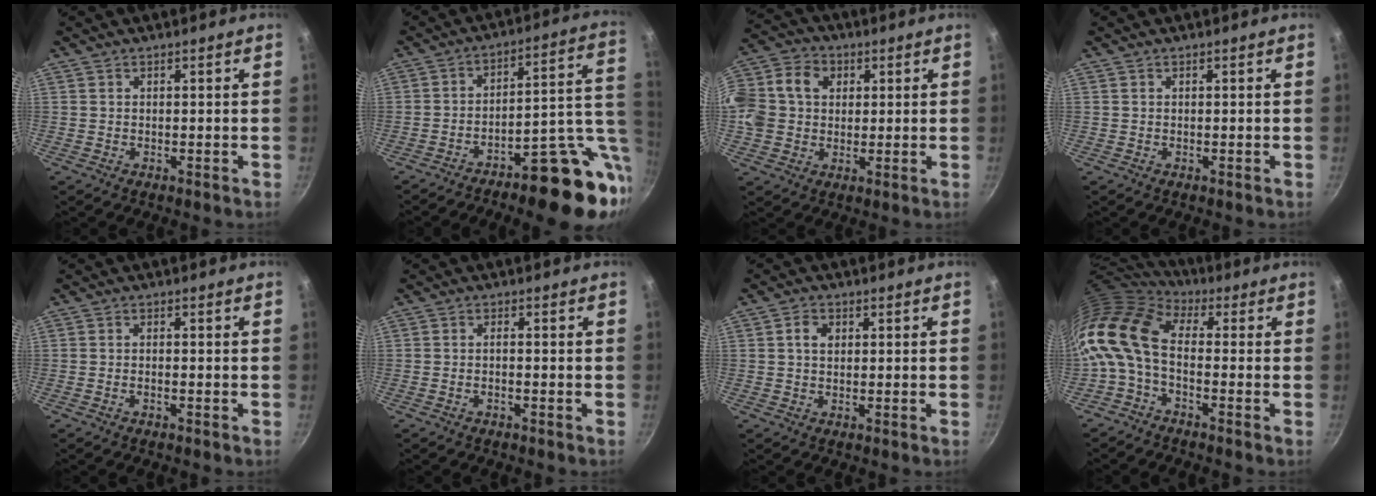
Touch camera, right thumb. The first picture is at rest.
{"total": 18.6, "force": [-6.1, 7.2, 16.1], "torque": [-0.168, 0.029, -0.077]}
{"total": 16.1, "force": [3.1, 13.1, 8.7], "torque": [-0.178, 0.029, 0.044]}
{"total": 0.0}
{"total": 1.0, "force": [-0.6, 0.2, 0.7], "torque": [-0.024, 0.006, -0.016]}
{"total": 1.4, "force": [-0.7, 0.3, 1.1], "torque": [-0.033, 0.009, -0.018]}
{"total": 3.0, "force": [0.7, 2.2, 1.9], "torque": [-0.024, 0.003, 0.009]}
{"total": 13.1, "force": [-1.1, 7.7, 10.6], "torque": [-0.215, 0.018, -0.041]}